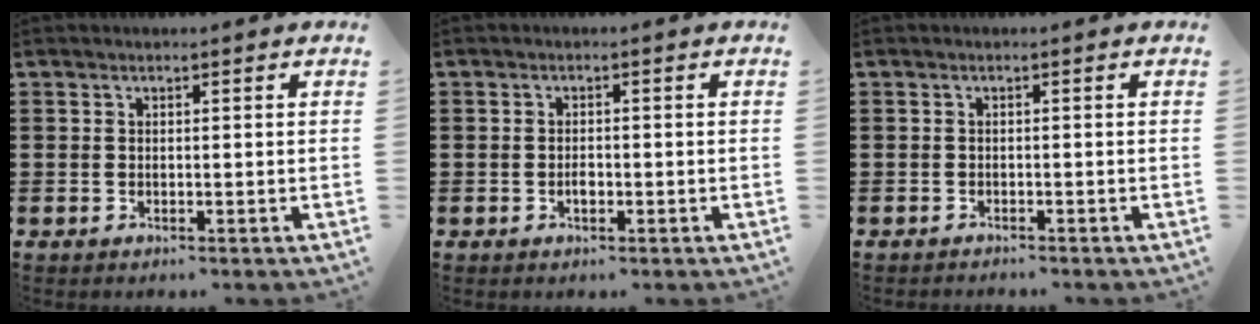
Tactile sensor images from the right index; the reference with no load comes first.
{"total": 1.6, "force": [-0.7, 0.8, 1.2], "torque": [-0.023, 0.001, -0.012]}
{"total": 1.1, "force": [-1.1, -0.1, -0.1], "torque": [0.001, 0.000, -0.023]}